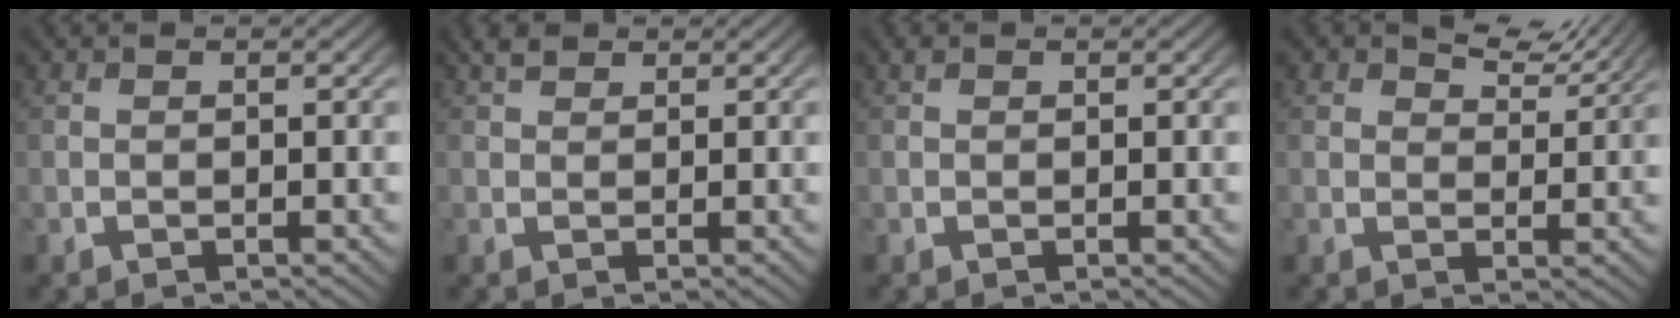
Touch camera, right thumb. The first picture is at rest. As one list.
[{"total": 2.0, "force": [1.7, 0.7, 0.8], "torque": [-0.006, 0.005, 0.029]}, {"total": 0.5, "force": [0.4, 0.2, 0.2], "torque": [-0.004, 0.003, 0.008]}, {"total": 4.1, "force": [3.3, 1.6, 1.8], "torque": [-0.013, 0.015, 0.045]}]